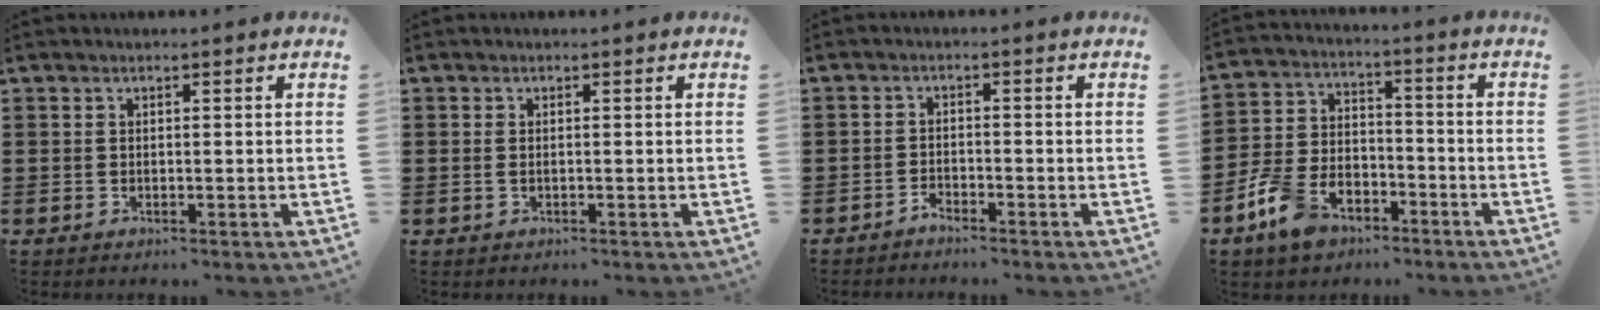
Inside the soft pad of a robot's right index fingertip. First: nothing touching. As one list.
[{"total": 0.8, "force": [0.0, 0.4, 0.8], "torque": [-0.016, 0.002, -0.002]}, {"total": 1.6, "force": [-1.5, 0.1, 0.1], "torque": [-0.007, 0.005, -0.032]}, {"total": 8.3, "force": [-5.8, 4.6, 3.9], "torque": [-0.109, 0.013, -0.115]}]